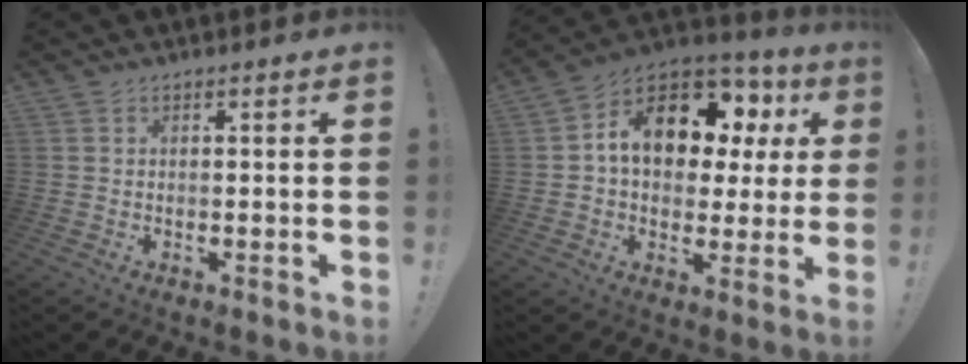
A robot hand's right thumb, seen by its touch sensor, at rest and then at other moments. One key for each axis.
{"total": 15.6, "fx": 5.9, "fy": 9.8, "fz": 10.6, "tx": -0.158, "ty": -0.030, "tz": 0.101}